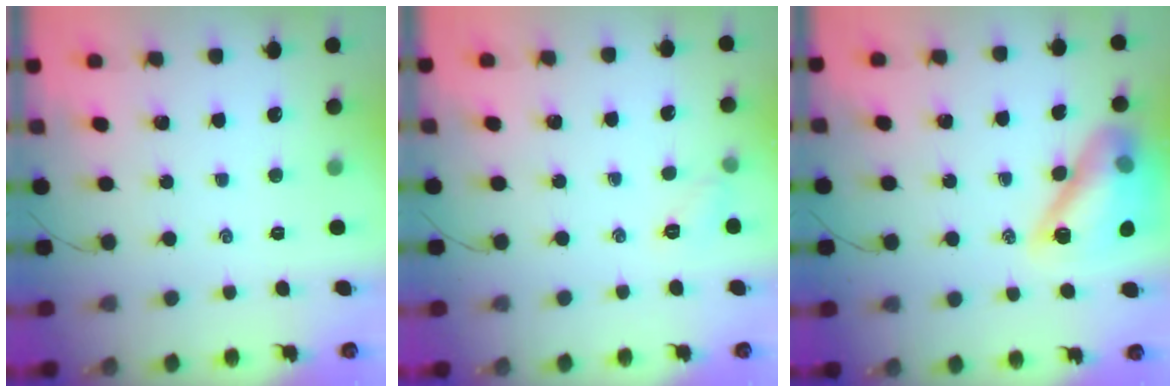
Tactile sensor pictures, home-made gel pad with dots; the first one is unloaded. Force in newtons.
{"total": 5.5, "press": 5.2, "slide": 1.7}
{"total": 16.6, "press": 16.5, "slide": 2.6}